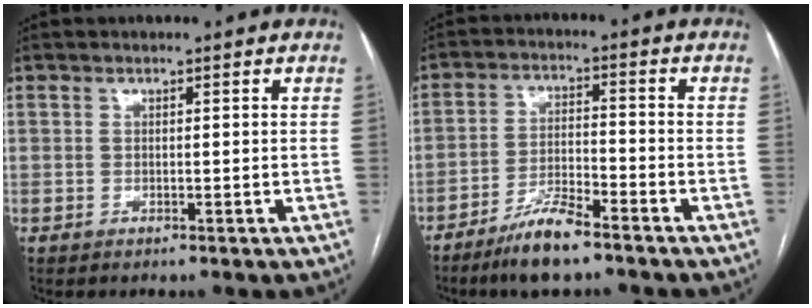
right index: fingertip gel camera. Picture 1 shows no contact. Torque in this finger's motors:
{"motor_torque": [0.58, -0.33, 0.35, 0.07]}